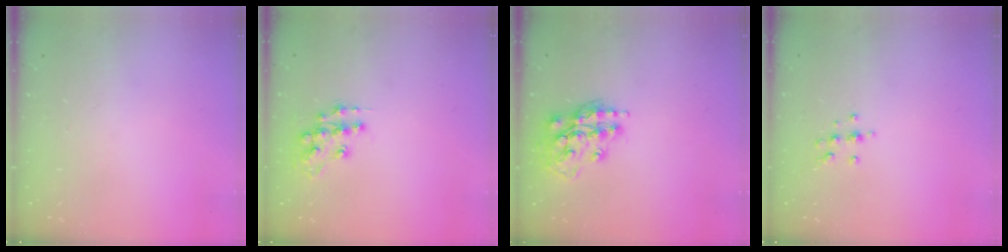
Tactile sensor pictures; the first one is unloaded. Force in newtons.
{"total": 11.5, "press": 11.5, "slide": 0.7}
{"total": 14.9, "press": 14.9, "slide": 1.1}
{"total": 6.8, "press": 6.8, "slide": 0.6}